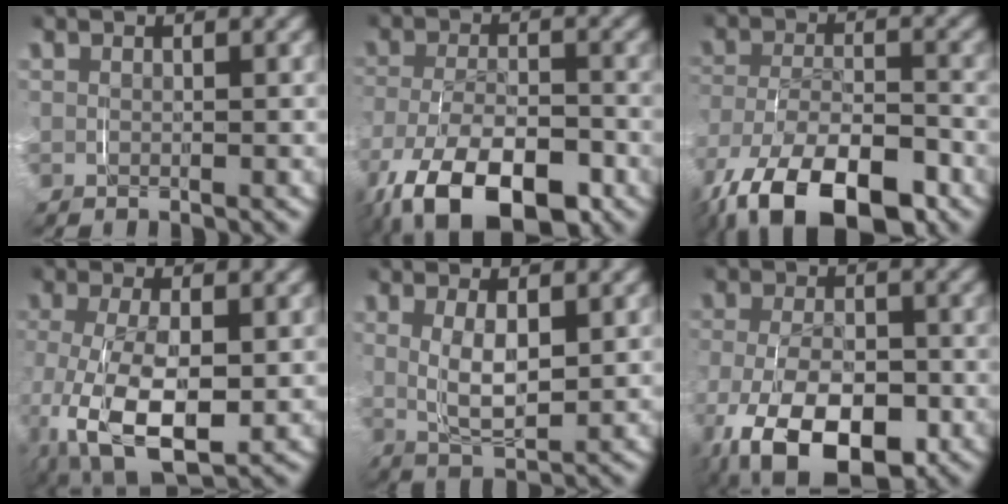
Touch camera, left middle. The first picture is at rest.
{"total": 10.6, "force": [-6.2, 5.1, 6.9], "torque": [-0.155, -0.040, -0.084]}
{"total": 11.6, "force": [-8.1, 5.1, 6.7], "torque": [-0.140, -0.033, -0.115]}
{"total": 9.0, "force": [-3.6, 4.8, 6.6], "torque": [-0.163, -0.047, -0.039]}
{"total": 4.7, "force": [0.1, 2.1, 4.2], "torque": [-0.079, -0.006, 0.003]}
{"total": 9.6, "force": [-4.5, 5.2, 6.7], "torque": [-0.147, -0.046, -0.058]}